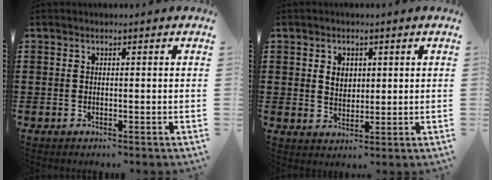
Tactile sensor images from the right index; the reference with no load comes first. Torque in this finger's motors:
{"motor_torque": [0.01, 0.00, 0.07, 0.04]}